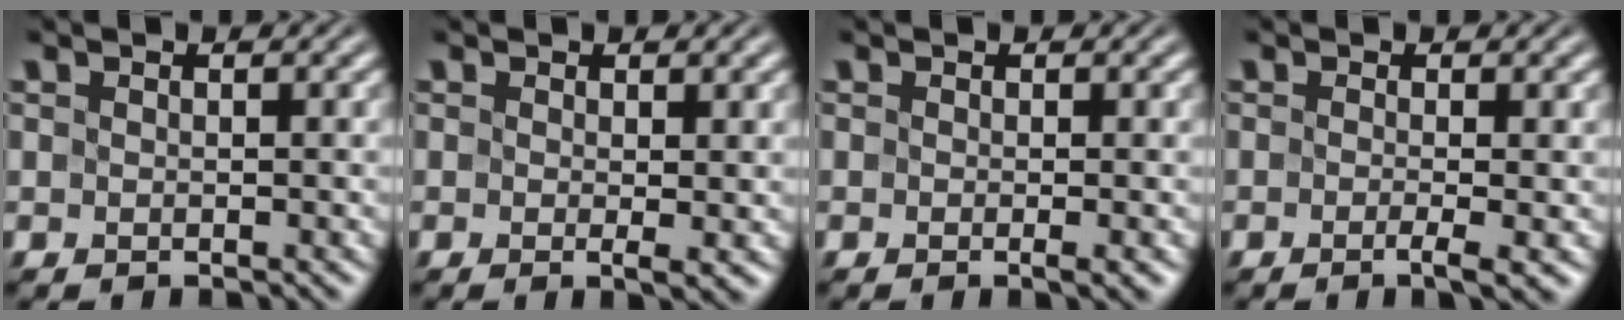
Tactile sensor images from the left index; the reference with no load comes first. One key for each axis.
{"total": 1.7, "fx": 0.0, "fy": 0.2, "fz": 1.6, "tx": -0.021, "ty": -0.012, "tz": 0.000}
{"total": 1.4, "fx": -0.4, "fy": 0.3, "fz": 1.3, "tx": -0.014, "ty": -0.005, "tz": -0.011}
{"total": 2.4, "fx": -0.7, "fy": 0.6, "fz": 2.3, "tx": -0.027, "ty": -0.008, "tz": -0.013}